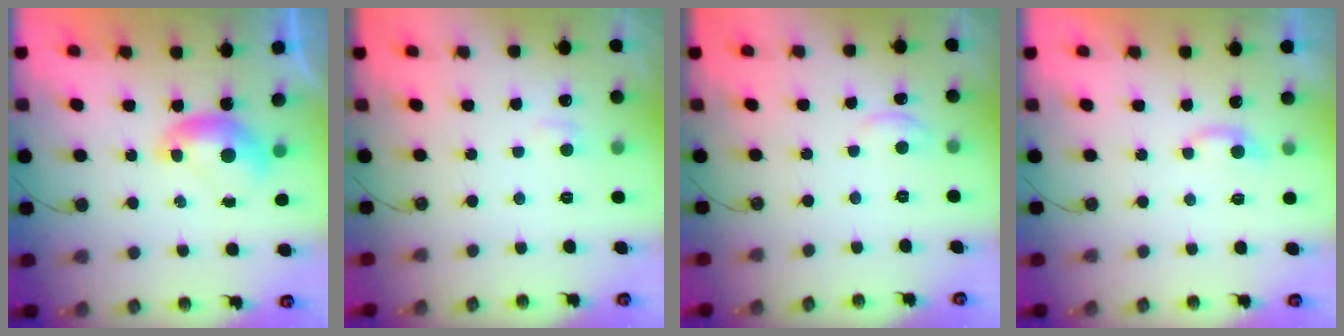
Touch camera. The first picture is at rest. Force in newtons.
{"total": 1.2, "press": 1.0, "slide": 0.7}
{"total": 2.6, "press": 2.6, "slide": 0.1}
{"total": 2.3, "press": 2.2, "slide": 0.5}